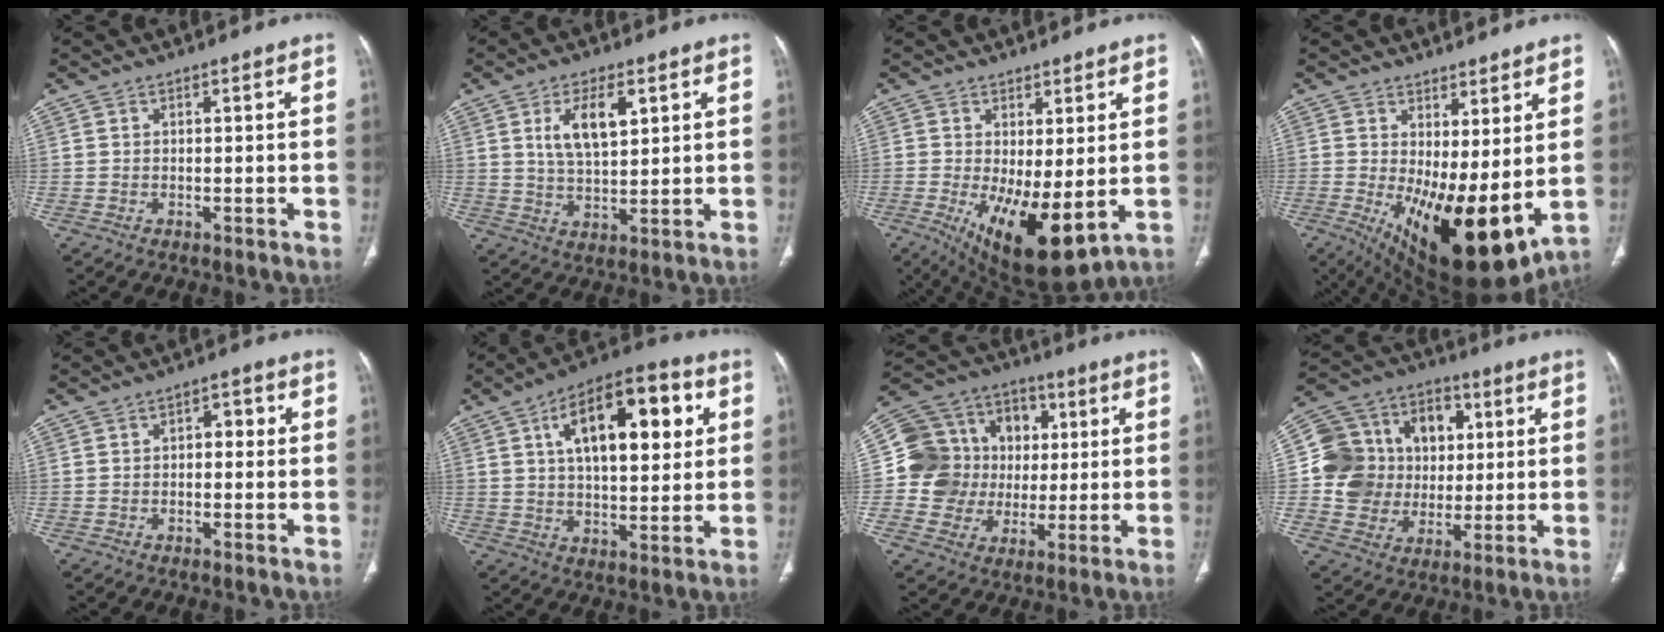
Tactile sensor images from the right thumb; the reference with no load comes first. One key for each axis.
{"total": 9.0, "fx": 3.4, "fy": 4.2, "fz": 7.3, "tx": -0.118, "ty": -0.014, "tz": 0.066}
{"total": 13.0, "fx": -2.0, "fy": 4.9, "fz": 11.8, "tx": -0.197, "ty": -0.026, "tz": -0.011}
{"total": 17.0, "fx": 0.0, "fy": 6.4, "fz": 15.8, "tx": -0.264, "ty": -0.037, "tz": 0.024}
{"total": 3.0, "fx": 0.2, "fy": 1.9, "fz": 2.3, "tx": -0.020, "ty": 0.011, "tz": -0.003}
{"total": 19.6, "fx": 6.0, "fy": 9.1, "fz": 16.2, "tx": -0.216, "ty": 0.004, "tz": 0.088}
{"total": 17.0, "fx": 1.1, "fy": 15.4, "fz": 7.0, "tx": -0.088, "ty": 0.034, "tz": 0.026}
{"total": 17.6, "fx": 1.9, "fy": 15.4, "fz": 8.3, "tx": -0.112, "ty": 0.029, "tz": 0.042}